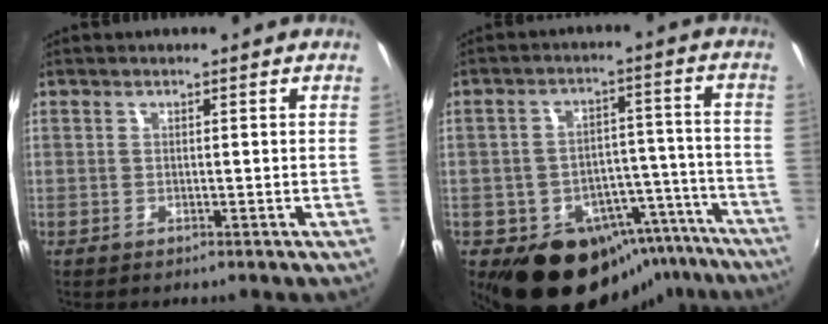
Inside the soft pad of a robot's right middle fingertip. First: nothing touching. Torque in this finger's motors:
{"motor_torque": [0.95, -1.19, 0.19, 0.11]}